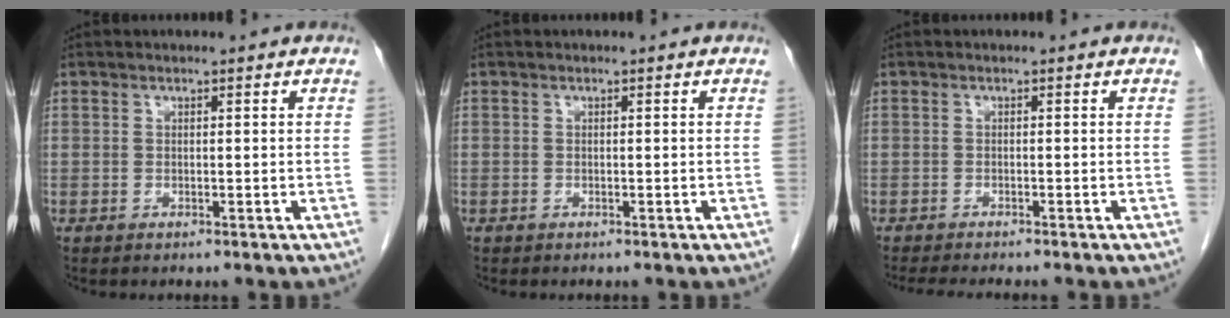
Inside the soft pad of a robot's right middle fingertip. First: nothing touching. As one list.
[{"total": 0.0}, {"total": 5.9, "force": [-5.2, 0.5, 2.8], "torque": [-0.036, -0.013, -0.078]}]